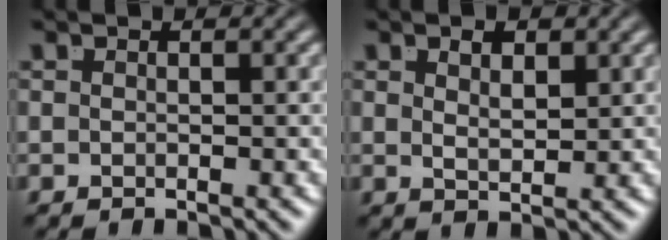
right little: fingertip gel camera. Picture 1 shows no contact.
{"total": 1.8, "force": [0.9, -0.1, 1.5], "torque": [-0.021, -0.012, 0.028]}